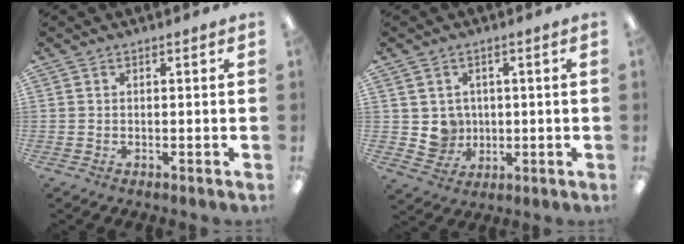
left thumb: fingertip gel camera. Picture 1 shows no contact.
{"total": 5.5, "force": [1.1, 5.4, 0.5], "torque": [-0.013, 0.002, 0.027]}